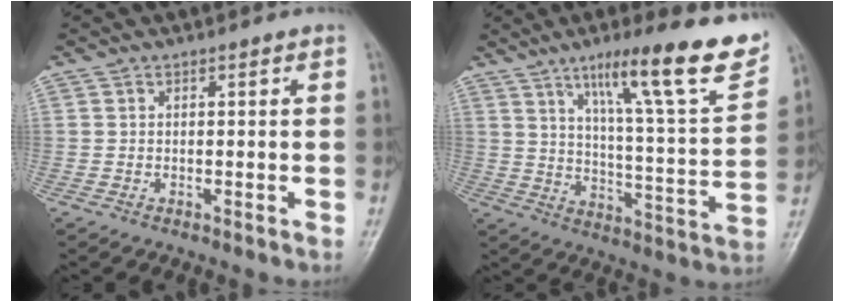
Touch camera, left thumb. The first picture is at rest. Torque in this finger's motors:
{"motor_torque": [0.48, 0.31, 1.43, -1.34, 0.25]}